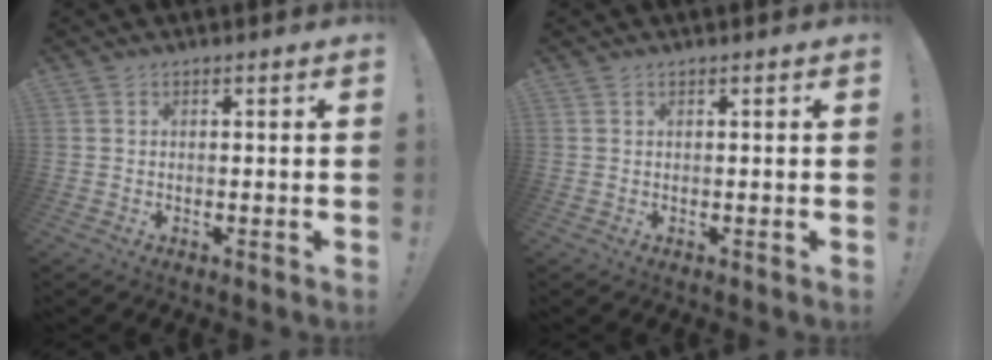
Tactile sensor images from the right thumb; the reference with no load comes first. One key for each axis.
{"total": 0.0}